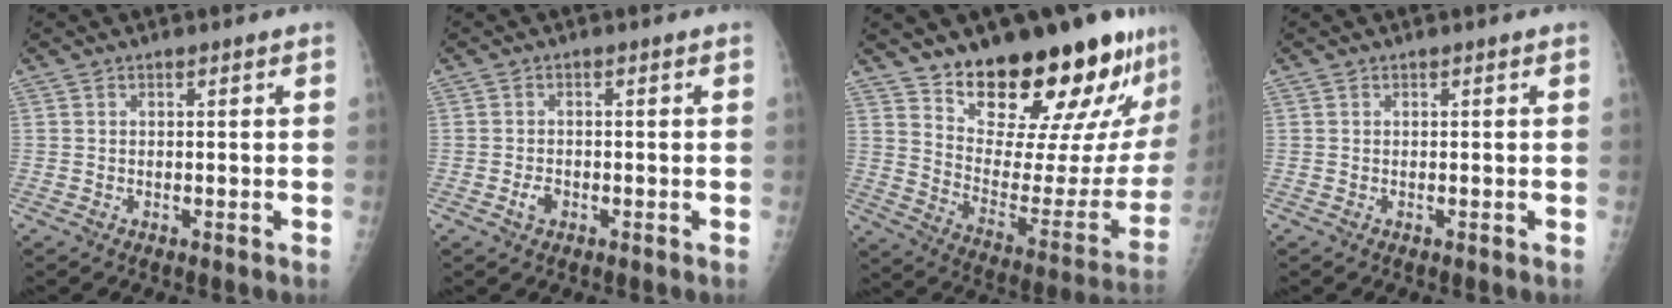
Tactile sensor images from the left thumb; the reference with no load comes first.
{"total": 2.0, "force": [-0.8, 1.4, 1.1], "torque": [-0.016, 0.004, -0.015]}
{"total": 25.9, "force": [20.1, 8.0, 14.2], "torque": [-0.168, -0.126, 0.291]}
{"total": 0.0}